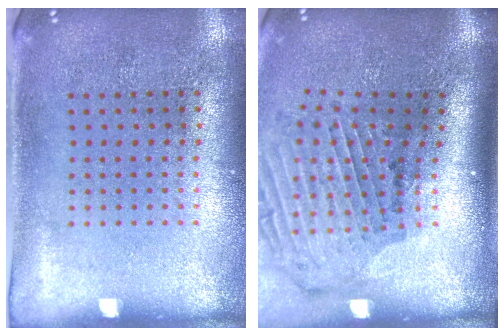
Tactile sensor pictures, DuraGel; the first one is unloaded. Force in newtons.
{"total": 2.0, "press": 1.7, "slide": 1.1}